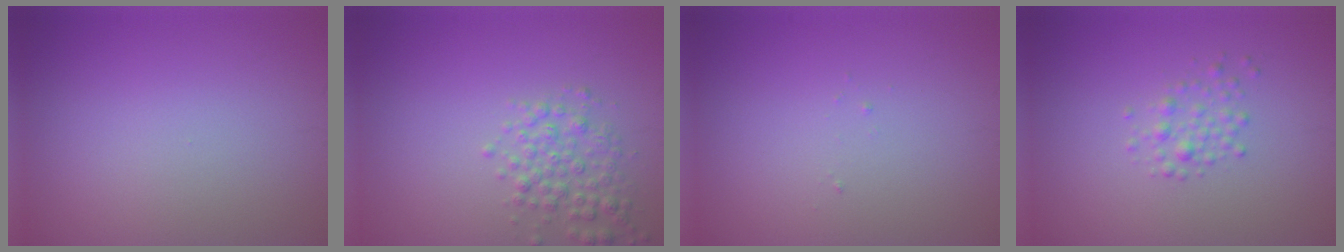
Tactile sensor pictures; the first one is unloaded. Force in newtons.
{"total": 2.7, "press": 2.7, "slide": 0.0}
{"total": 0.0}
{"total": 2.2, "press": 2.2, "slide": 0.1}